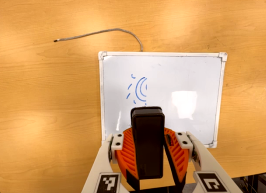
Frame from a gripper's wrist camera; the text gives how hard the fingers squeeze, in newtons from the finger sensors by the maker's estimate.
{"total": 9.3, "left": 9.1, "right": 9.5}